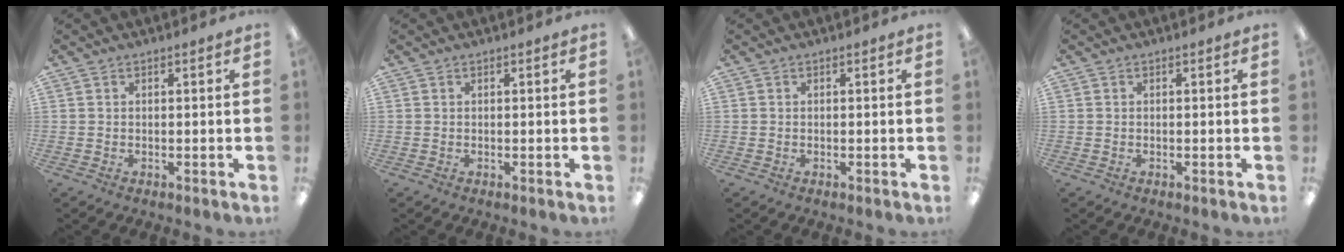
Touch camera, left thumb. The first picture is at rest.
{"total": 0.0}
{"total": 0.0}
{"total": 0.0}